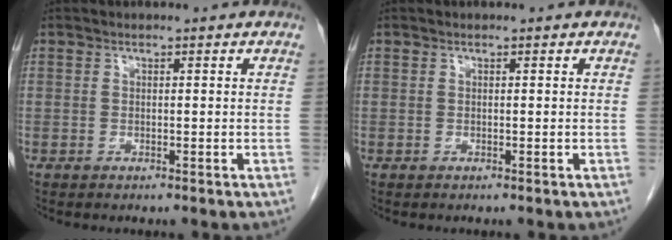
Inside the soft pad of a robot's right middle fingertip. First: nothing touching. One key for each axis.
{"total": 0.0}